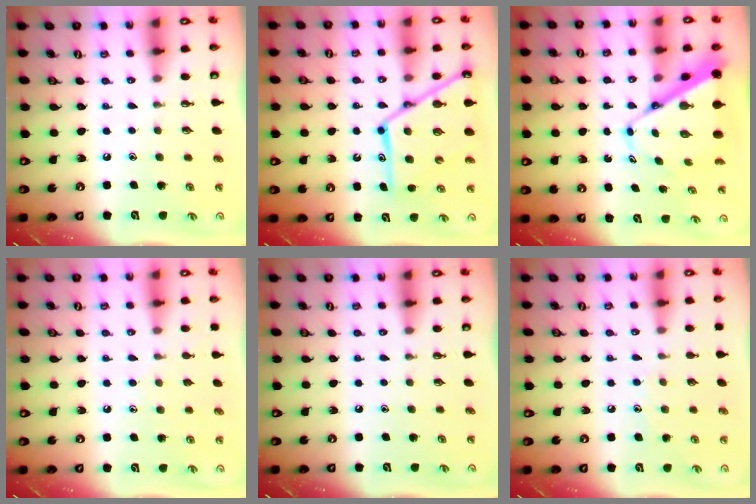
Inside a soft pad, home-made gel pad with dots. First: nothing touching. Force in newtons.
{"total": 18.0, "press": 17.9, "slide": 1.5}
{"total": 10.8, "press": 10.8, "slide": 1.1}
{"total": 5.8, "press": 5.7, "slide": 0.6}
{"total": 0.0}
{"total": 5.7, "press": 5.6, "slide": 0.7}